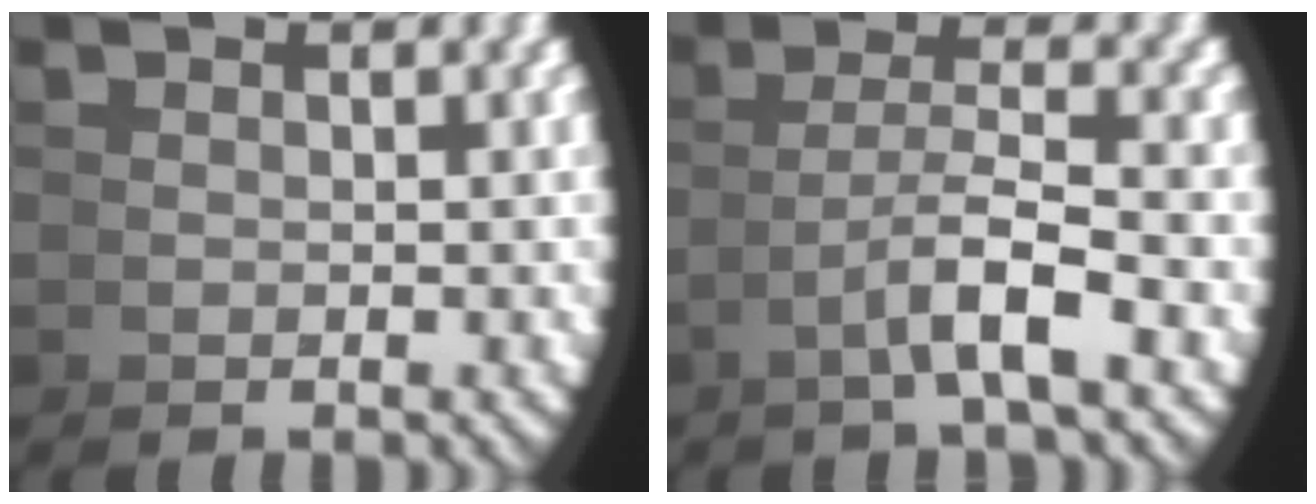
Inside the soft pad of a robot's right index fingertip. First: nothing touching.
{"total": 3.5, "force": [-0.7, 0.3, 3.4], "torque": [-0.058, 0.000, -0.009]}